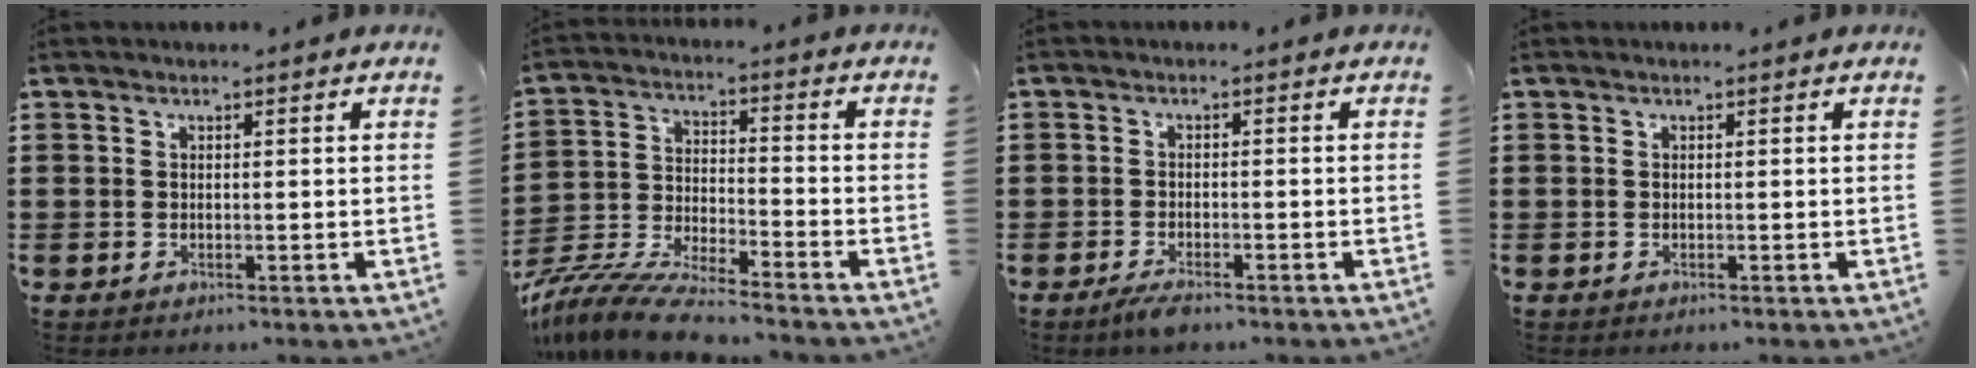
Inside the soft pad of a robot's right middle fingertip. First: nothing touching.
{"total": 8.9, "force": [-8.5, 0.5, 2.6], "torque": [-0.060, 0.003, -0.171]}
{"total": 2.0, "force": [-1.6, 0.4, 1.2], "torque": [-0.036, -0.007, -0.033]}
{"total": 0.0}